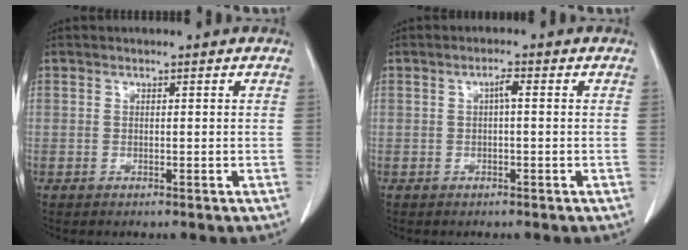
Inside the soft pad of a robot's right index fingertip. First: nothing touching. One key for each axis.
{"total": 1.5, "fx": 0.1, "fy": 0.2, "fz": 1.5, "tx": -0.026, "ty": 0.004, "tz": 0.003}